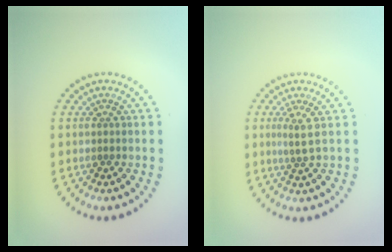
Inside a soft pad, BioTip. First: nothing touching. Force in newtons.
{"total": 1.7, "press": 1.1, "slide": 1.3}